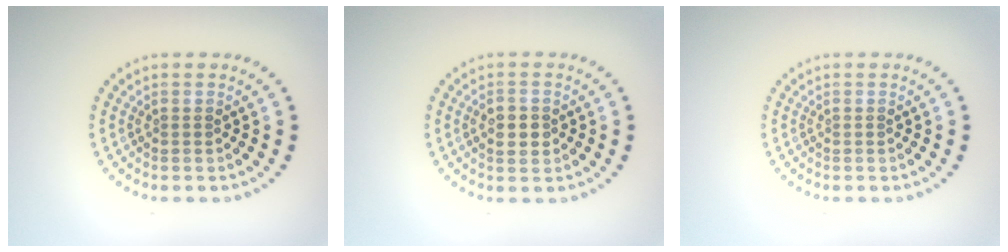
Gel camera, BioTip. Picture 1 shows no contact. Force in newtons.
{"total": 2.5, "press": 2.5, "slide": 0.1}
{"total": 0.0}